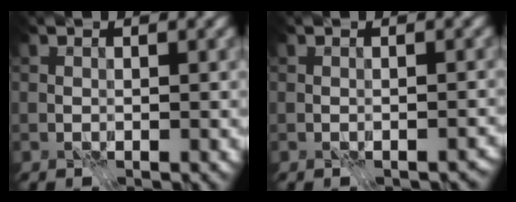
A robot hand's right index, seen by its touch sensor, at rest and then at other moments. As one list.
[{"total": 0.7, "force": [-0.5, 0.4, 0.3], "torque": [-0.001, -0.008, -0.001]}]